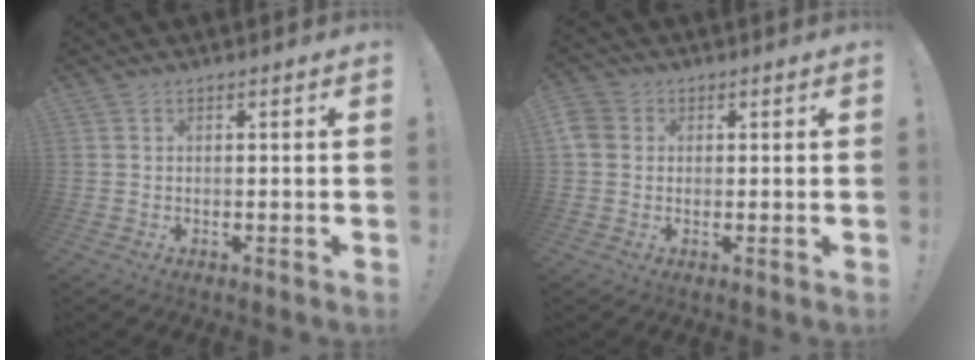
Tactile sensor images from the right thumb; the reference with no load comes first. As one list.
[{"total": 4.7, "force": [0.8, 4.2, 2.0], "torque": [-0.045, 0.008, 0.017]}]